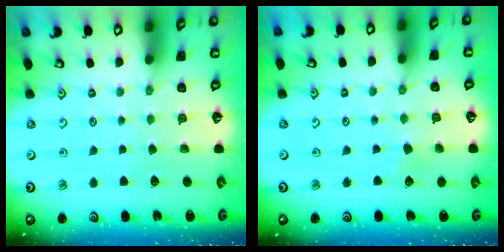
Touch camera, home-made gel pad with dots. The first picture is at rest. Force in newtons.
{"total": 2.9, "press": 2.9, "slide": 0.3}